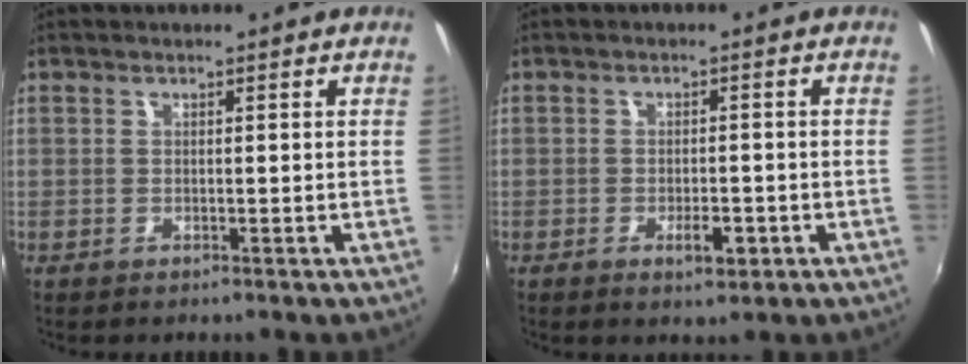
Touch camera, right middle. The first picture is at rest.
{"total": 3.4, "force": [-1.5, 1.3, 2.8], "torque": [-0.054, -0.004, -0.019]}